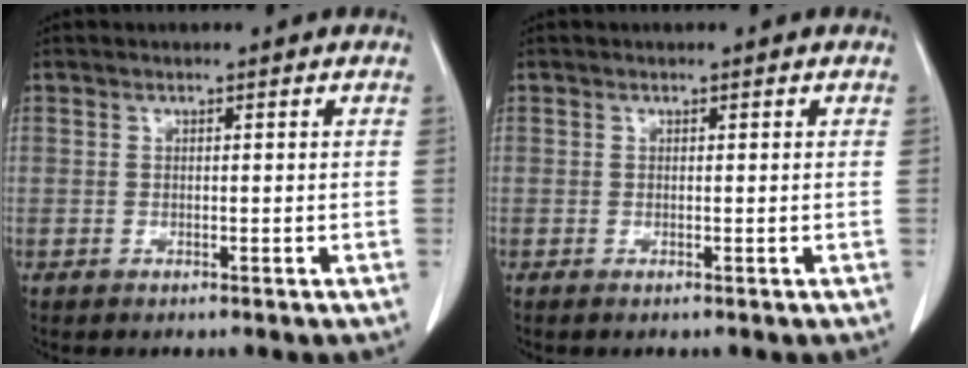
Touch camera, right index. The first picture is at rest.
{"total": 0.6, "force": [-0.2, 0.4, 0.5], "torque": [-0.018, -0.001, -0.001]}